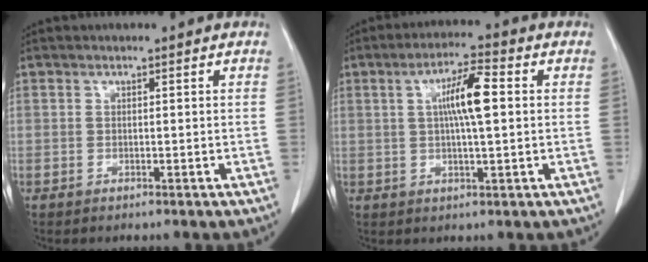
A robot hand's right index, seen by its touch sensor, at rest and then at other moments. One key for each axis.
{"total": 7.3, "fx": 1.2, "fy": 0.9, "fz": 7.2, "tx": -0.128, "ty": 0.010, "tz": 0.017}